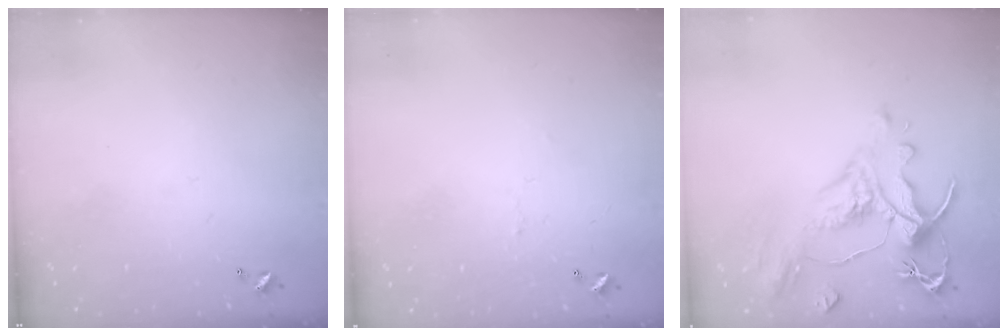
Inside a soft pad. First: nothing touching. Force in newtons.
{"total": 1.6, "press": 1.5, "slide": 0.5}
{"total": 1.6, "press": 0.3, "slide": 1.5}